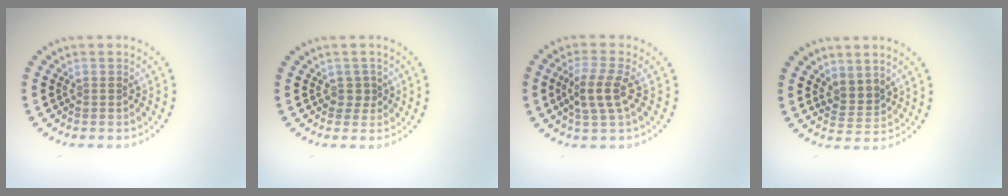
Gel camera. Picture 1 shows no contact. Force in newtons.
{"total": 1.0, "press": 0.8, "slide": 0.6}
{"total": 3.1, "press": 2.6, "slide": 1.6}
{"total": 2.0, "press": 1.3, "slide": 1.6}